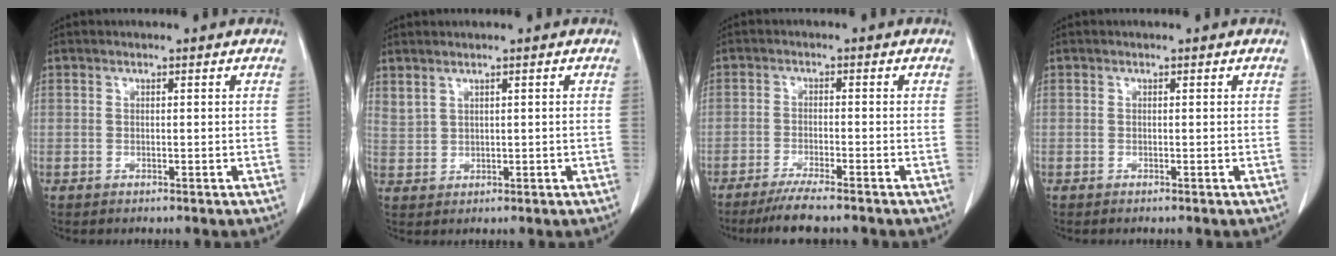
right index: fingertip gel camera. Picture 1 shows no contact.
{"total": 10.1, "force": [5.5, 6.6, 5.4], "torque": [-0.162, 0.011, 0.142]}
{"total": 6.2, "force": [-5.1, 0.0, 3.5], "torque": [-0.053, -0.015, -0.085]}
{"total": 0.0}